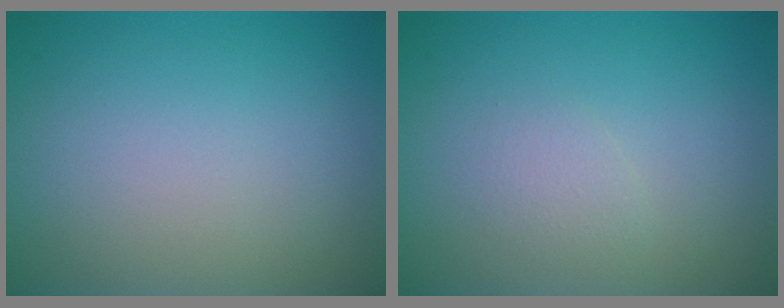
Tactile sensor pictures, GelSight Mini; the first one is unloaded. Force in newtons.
{"total": 1.1, "press": 1.1, "slide": 0.1}